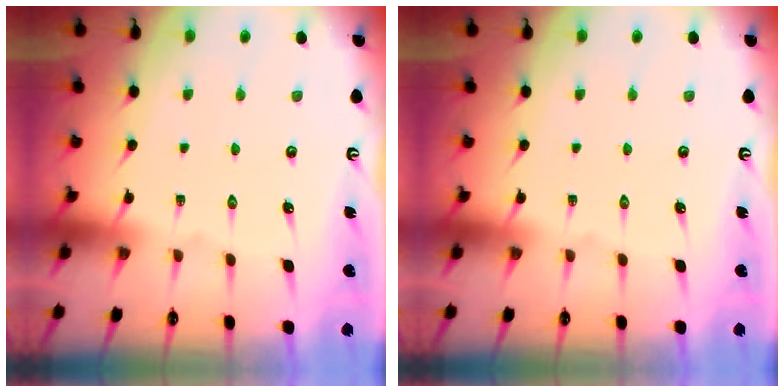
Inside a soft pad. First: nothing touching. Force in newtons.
{"total": 0.0}